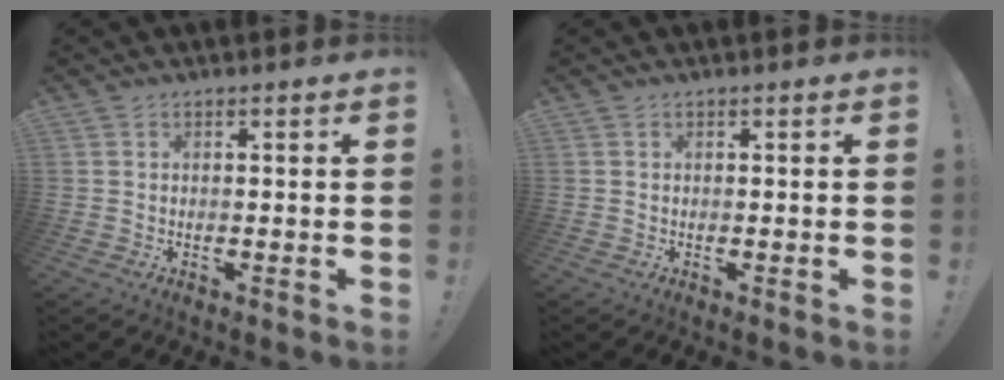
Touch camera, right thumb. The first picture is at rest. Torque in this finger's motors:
{"motor_torque": [0.01, 0.01, -0.01, 0.01, 0.05]}